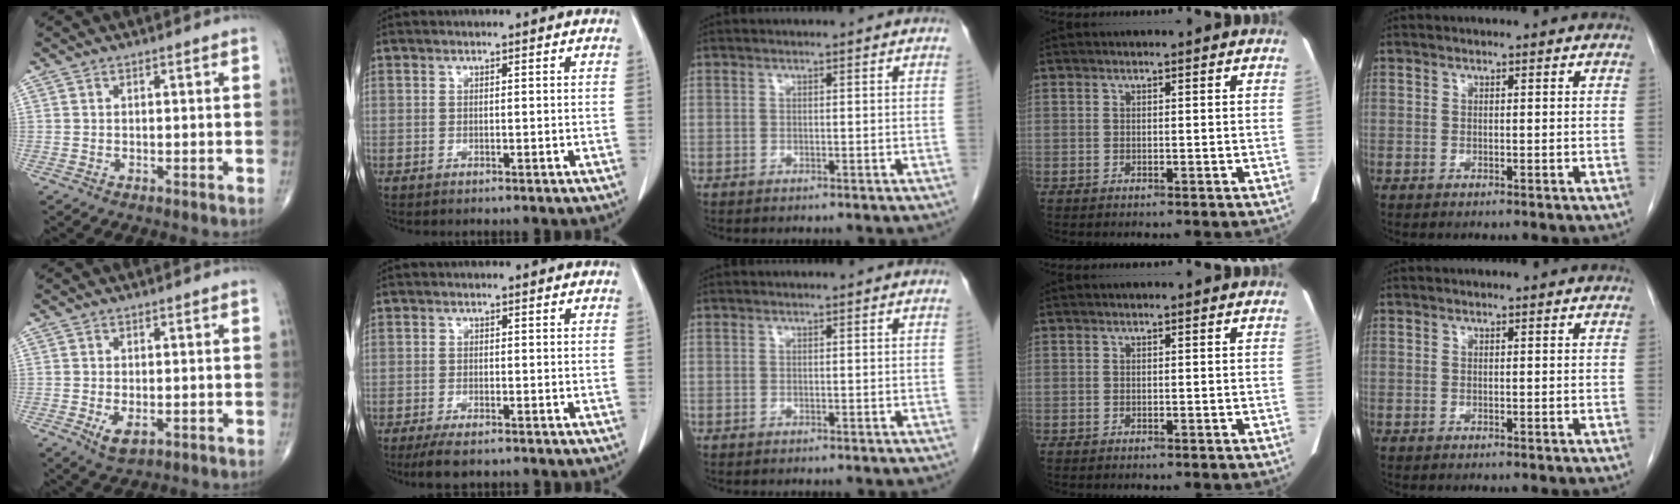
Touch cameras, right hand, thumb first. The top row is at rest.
{"thumb": {"total": 3.3, "force": [-0.9, 1.7, 2.7], "torque": [-0.047, -0.008, -0.009]}, "index": {"total": 4.0, "force": [-3.1, 1.0, 2.4], "torque": [-0.045, -0.008, -0.049]}}